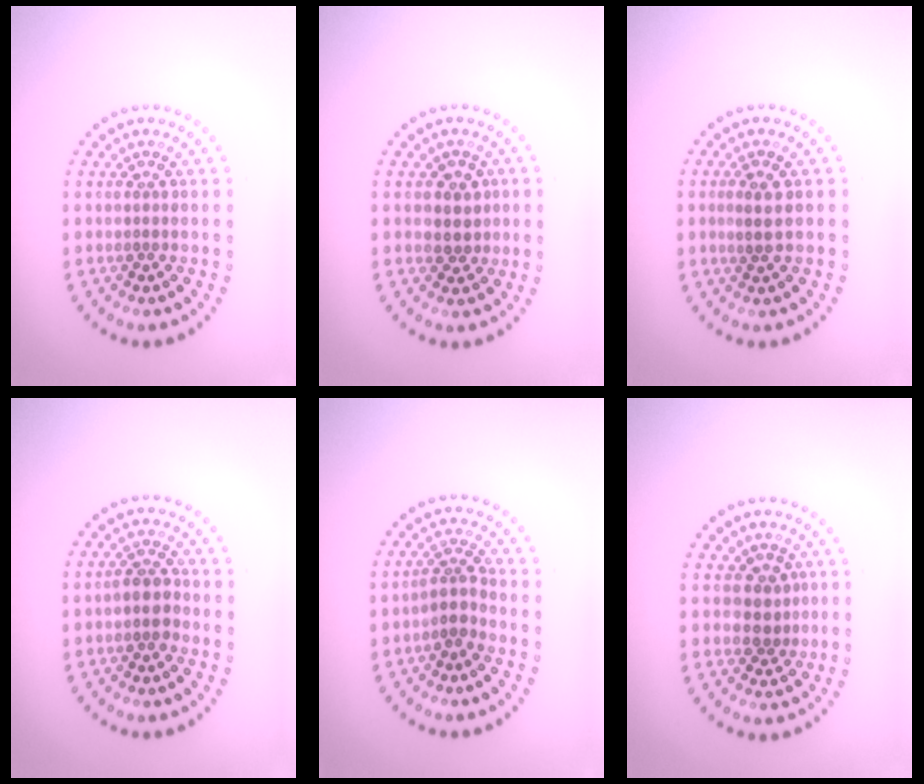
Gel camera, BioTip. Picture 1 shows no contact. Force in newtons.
{"total": 2.2, "press": 2.0, "slide": 1.0}
{"total": 1.7, "press": 1.7, "slide": 0.3}
{"total": 2.0, "press": 1.8, "slide": 0.9}
{"total": 2.1, "press": 1.6, "slide": 1.4}
{"total": 1.9, "press": 1.3, "slide": 1.4}